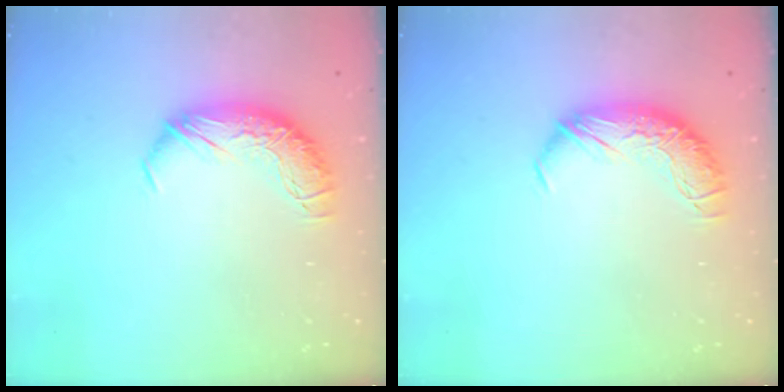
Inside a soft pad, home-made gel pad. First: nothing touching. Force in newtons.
{"total": 0.0}